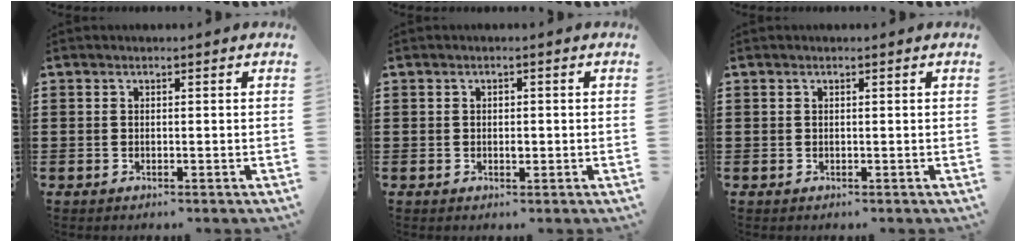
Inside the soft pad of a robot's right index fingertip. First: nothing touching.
{"total": 1.0, "force": [-0.1, 0.6, 0.8], "torque": [-0.017, 0.001, -0.002]}
{"total": 0.0}